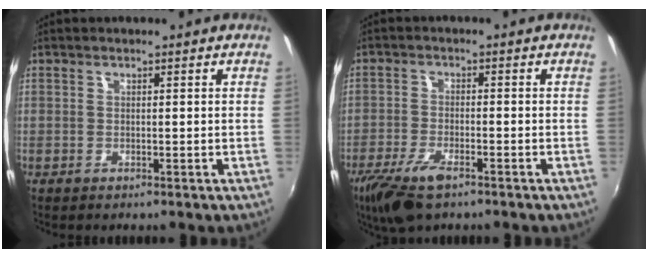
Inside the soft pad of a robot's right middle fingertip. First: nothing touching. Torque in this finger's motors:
{"motor_torque": [0.52, -0.44, 0.11, 0.10]}